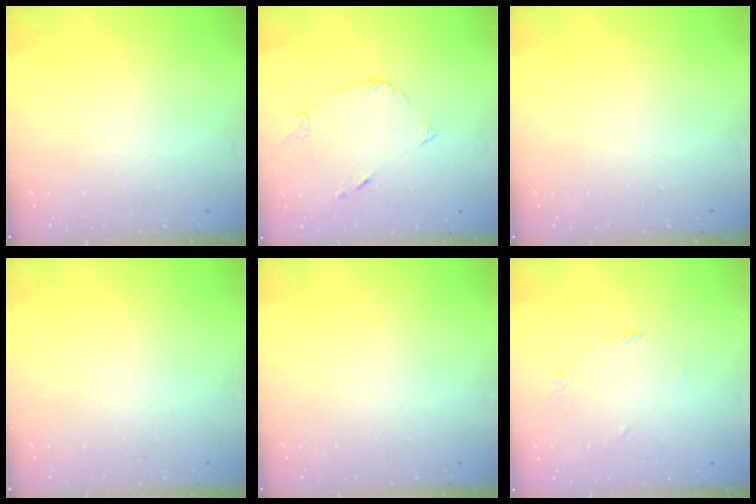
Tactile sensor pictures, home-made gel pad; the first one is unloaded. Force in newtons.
{"total": 4.3, "press": 4.3, "slide": 0.5}
{"total": 0.0}
{"total": 0.0}
{"total": 0.0}
{"total": 3.7, "press": 3.7, "slide": 0.5}